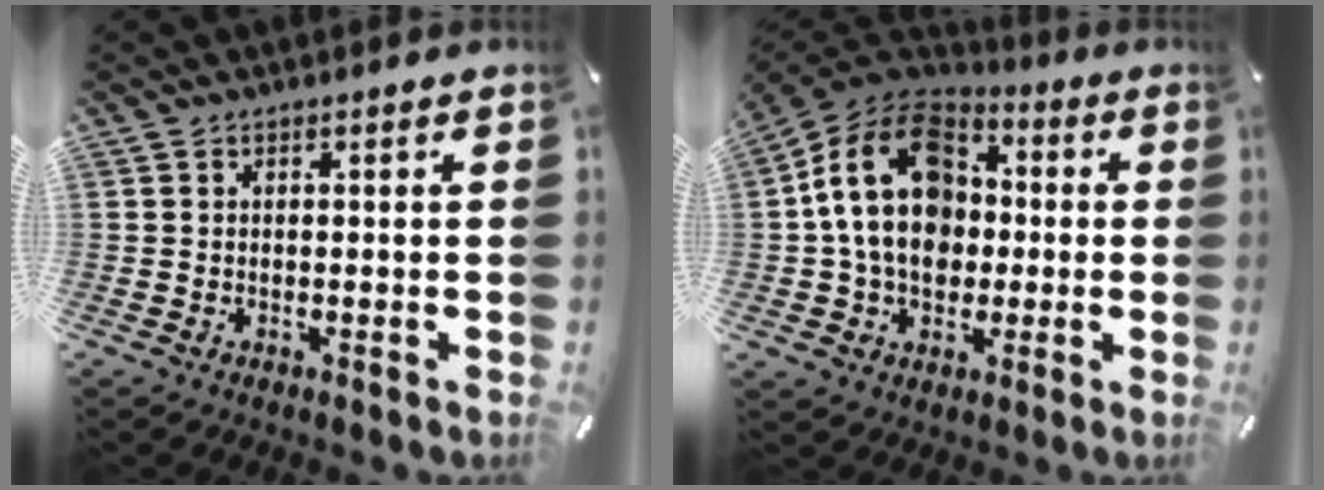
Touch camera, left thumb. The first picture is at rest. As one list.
[{"total": 18.7, "force": [0.6, 14.7, 11.5], "torque": [-0.236, 0.015, 0.010]}]